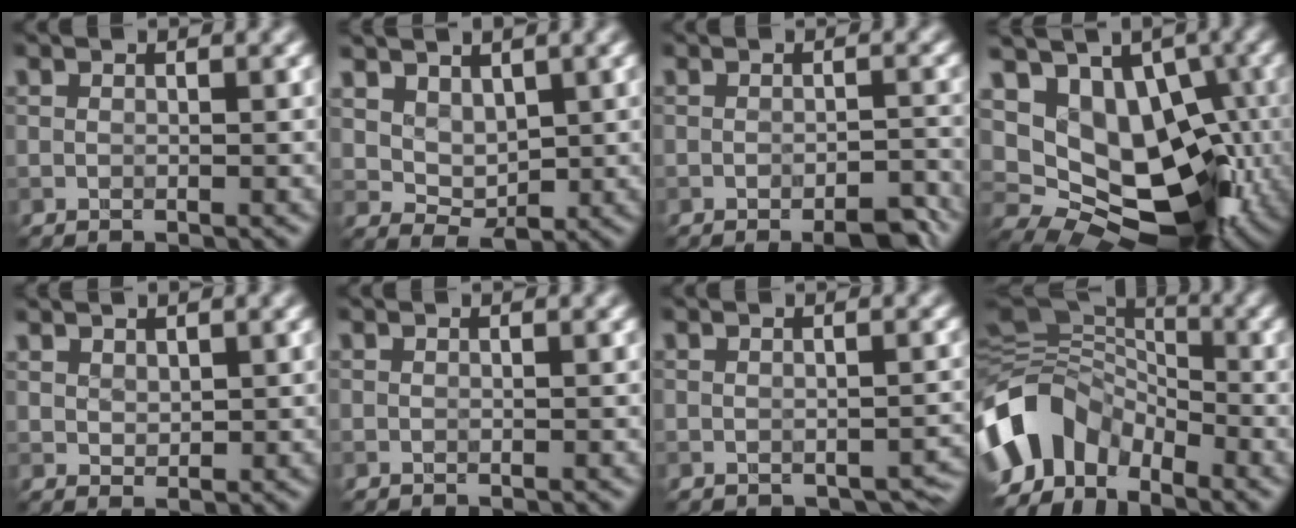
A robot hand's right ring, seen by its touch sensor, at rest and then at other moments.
{"total": 2.6, "force": [1.9, 1.4, 1.0], "torque": [-0.019, -0.004, 0.037]}
{"total": 3.6, "force": [-2.6, 0.9, 2.3], "torque": [-0.034, 0.004, -0.032]}
{"total": 11.5, "force": [1.0, 7.8, 8.4], "torque": [-0.114, -0.020, 0.017]}
{"total": 1.5, "force": [1.4, 0.4, 0.0], "torque": [0.000, 0.001, 0.030]}
{"total": 0.0}
{"total": 3.0, "force": [-2.0, 1.6, 1.7], "torque": [-0.020, -0.001, -0.018]}
{"total": 9.2, "force": [-4.5, 6.1, 5.2], "torque": [-0.094, 0.005, -0.096]}